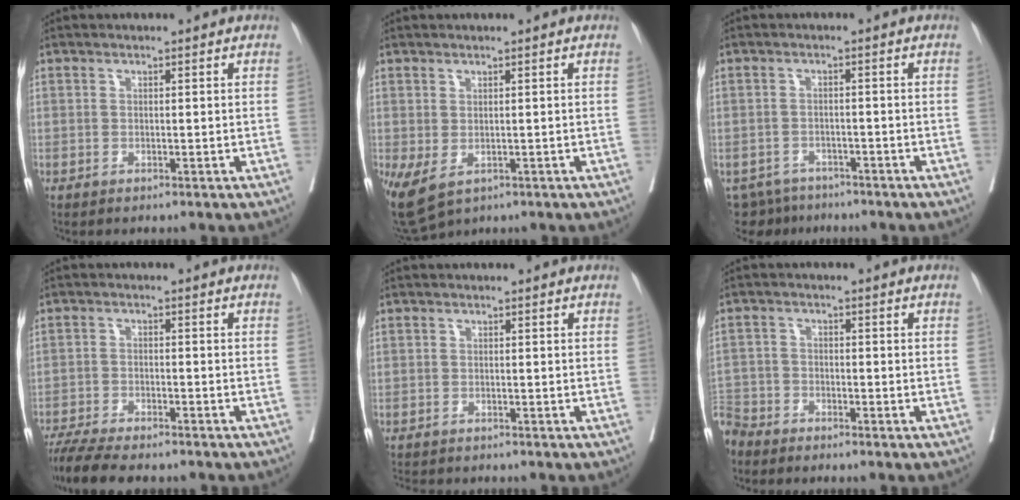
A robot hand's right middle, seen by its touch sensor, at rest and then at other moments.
{"total": 6.7, "force": [-2.6, 4.0, 4.6], "torque": [-0.090, -0.014, -0.033]}
{"total": 5.6, "force": [-5.1, 2.3, -0.1], "torque": [0.010, 0.003, -0.078]}
{"total": 11.1, "force": [-9.7, 1.8, 5.1], "torque": [-0.077, -0.014, -0.152]}
{"total": 4.0, "force": [-3.3, 2.2, 0.7], "torque": [-0.010, 0.000, -0.051]}
{"total": 5.5, "force": [-5.2, 1.8, 0.1], "torque": [0.005, -0.004, -0.107]}